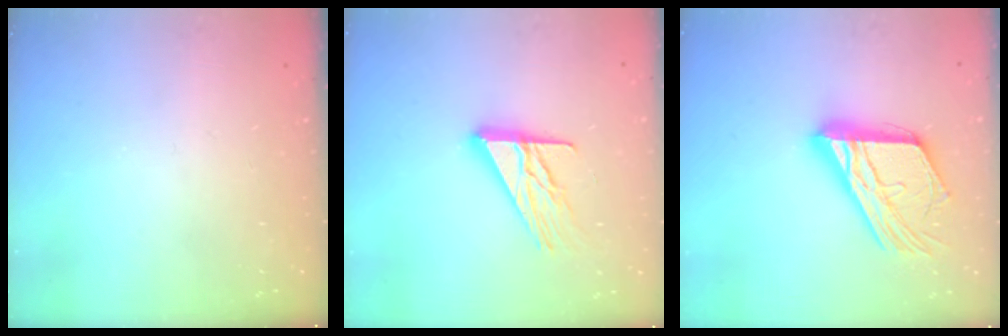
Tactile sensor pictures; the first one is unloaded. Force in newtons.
{"total": 13.8, "press": 13.8, "slide": 1.1}
{"total": 21.6, "press": 21.5, "slide": 1.9}